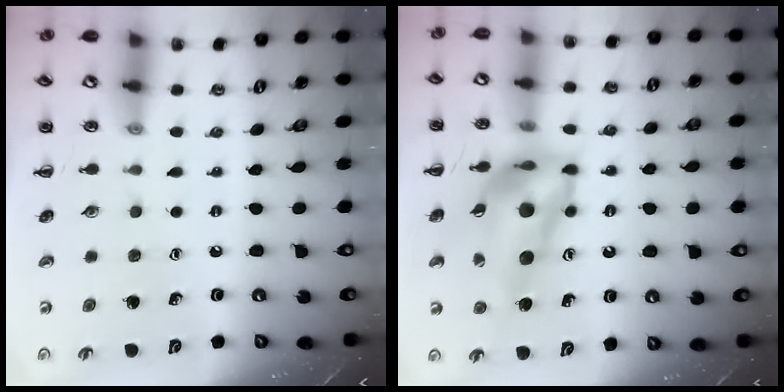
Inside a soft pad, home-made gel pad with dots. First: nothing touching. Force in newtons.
{"total": 15.8, "press": 15.0, "slide": 4.9}